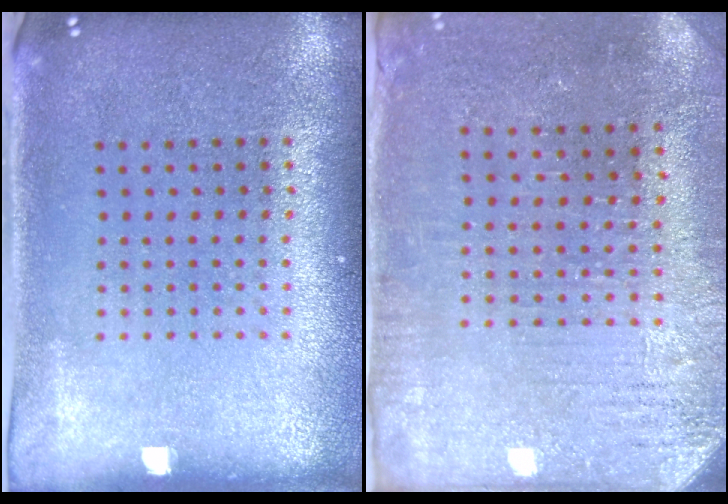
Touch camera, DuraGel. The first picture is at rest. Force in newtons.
{"total": 3.1, "press": 2.8, "slide": 1.3}